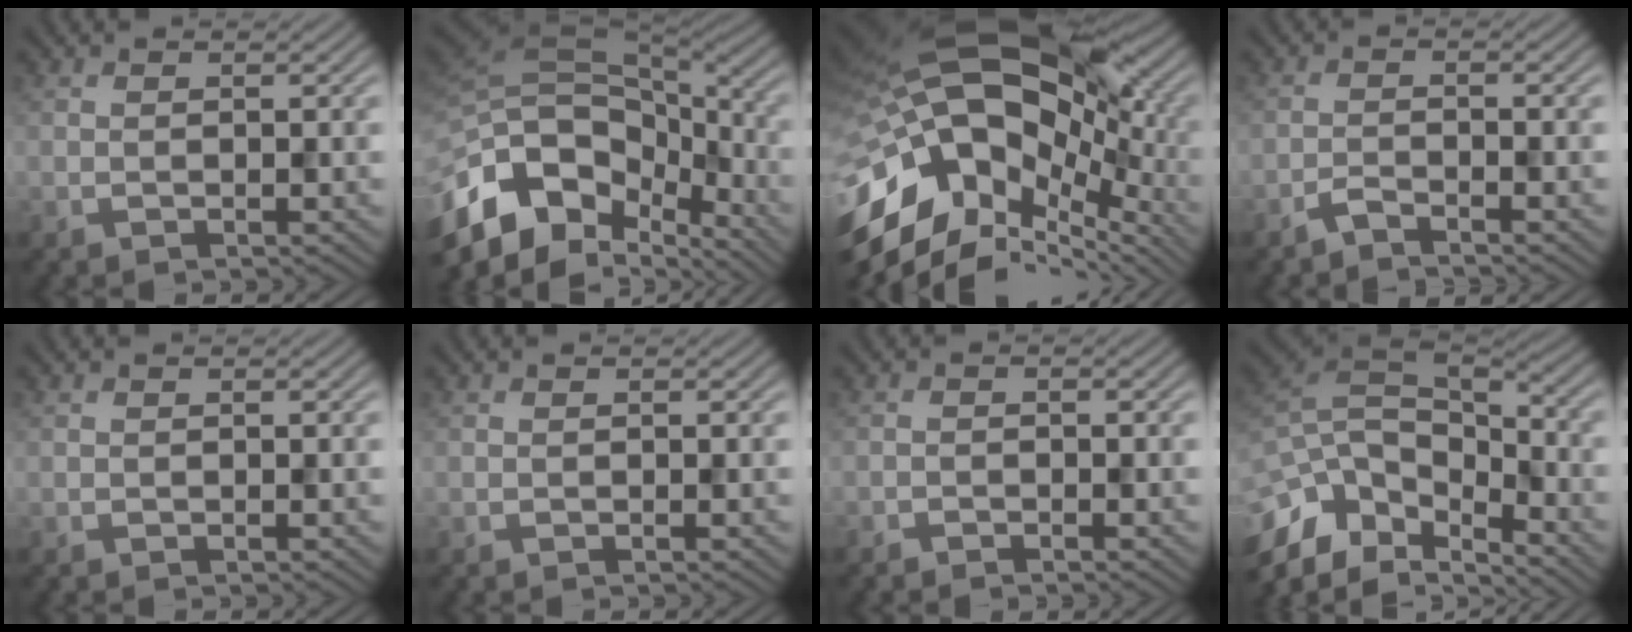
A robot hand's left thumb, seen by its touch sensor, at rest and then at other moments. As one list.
[{"total": 16.6, "force": [-6.8, 10.3, 11.2], "torque": [-0.264, -0.026, -0.093]}, {"total": 20.1, "force": [-5.4, 12.8, 14.6], "torque": [-0.291, -0.004, -0.086]}, {"total": 1.7, "force": [-1.6, 0.1, 0.7], "torque": [-0.013, 0.004, -0.039]}, {"total": 0.0}, {"total": 0.0}, {"total": 0.9, "force": [-0.8, 0.1, 0.1], "torque": [0.000, -0.001, -0.018]}, {"total": 12.8, "force": [-7.1, 6.3, 8.6], "torque": [-0.221, -0.003, -0.134]}]